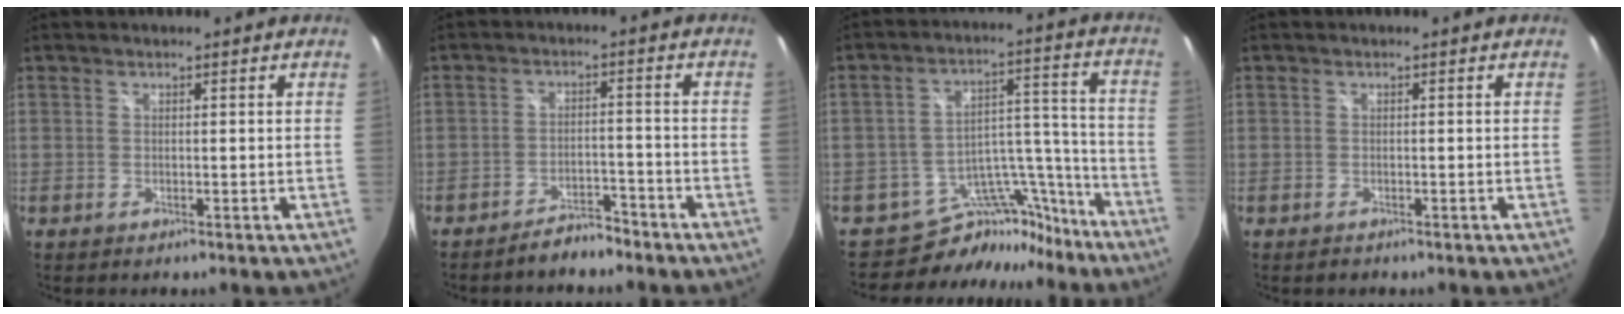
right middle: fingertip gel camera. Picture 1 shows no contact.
{"total": 4.8, "force": [-4.5, 1.4, 1.3], "torque": [-0.036, 0.009, -0.065]}
{"total": 13.8, "force": [-11.9, 6.8, 1.9], "torque": [-0.019, 0.069, -0.171]}
{"total": 0.7, "force": [-0.6, 0.4, 0.0], "torque": [-0.002, -0.001, -0.011]}